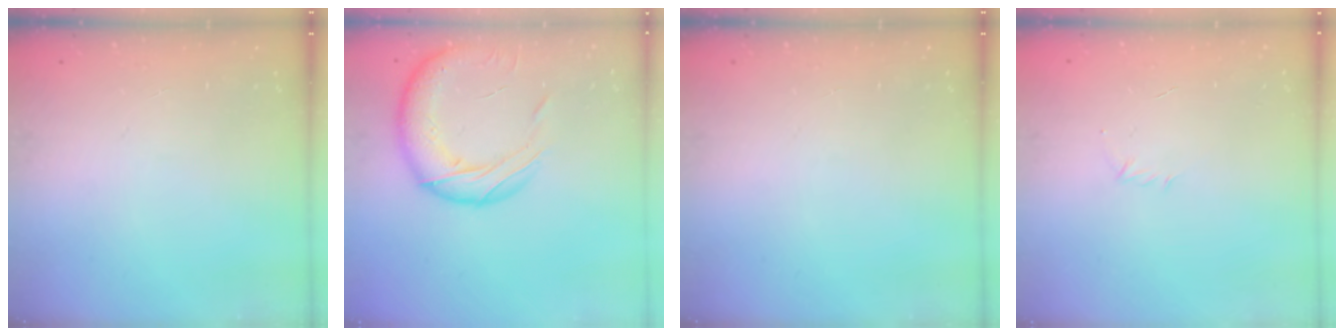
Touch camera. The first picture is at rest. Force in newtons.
{"total": 17.5, "press": 17.1, "slide": 3.9}
{"total": 0.0}
{"total": 2.9, "press": 2.8, "slide": 0.7}